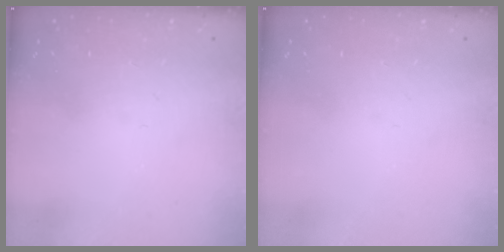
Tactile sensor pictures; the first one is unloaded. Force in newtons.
{"total": 0.0}